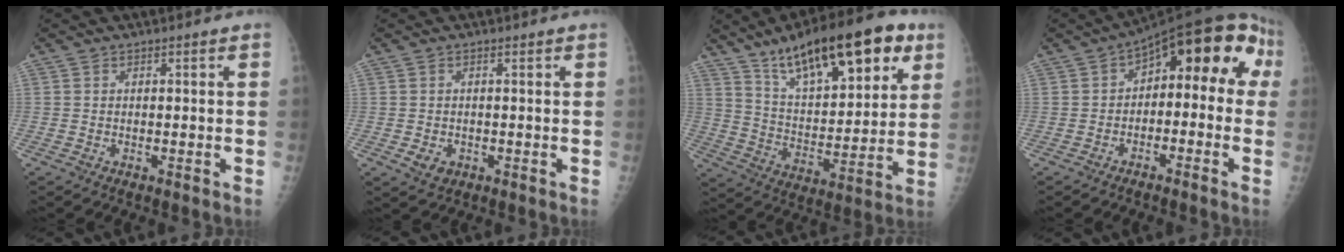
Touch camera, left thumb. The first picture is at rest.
{"total": 2.6, "force": [-0.6, 2.1, 1.4], "torque": [-0.015, -0.001, 0.000]}
{"total": 23.7, "force": [13.6, 8.8, 17.3], "torque": [-0.236, -0.039, 0.227]}
{"total": 14.2, "force": [0.9, 7.7, 11.9], "torque": [-0.111, 0.058, 0.000]}